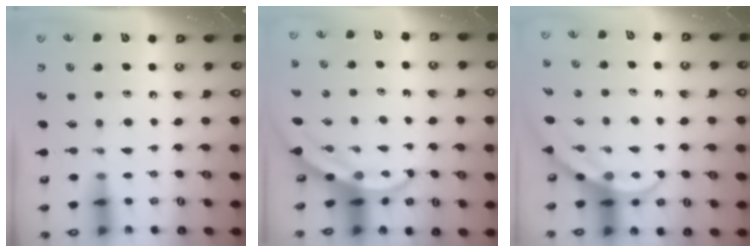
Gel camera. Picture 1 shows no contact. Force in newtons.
{"total": 3.9, "press": 3.9, "slide": 0.4}
{"total": 4.0, "press": 4.0, "slide": 0.4}